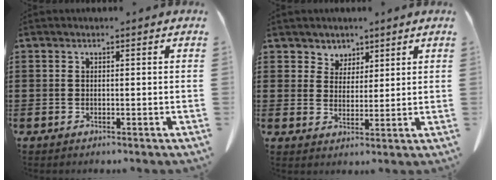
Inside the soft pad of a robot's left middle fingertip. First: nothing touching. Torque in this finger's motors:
{"motor_torque": [-0.19, 0.28, -0.02, 0.01]}